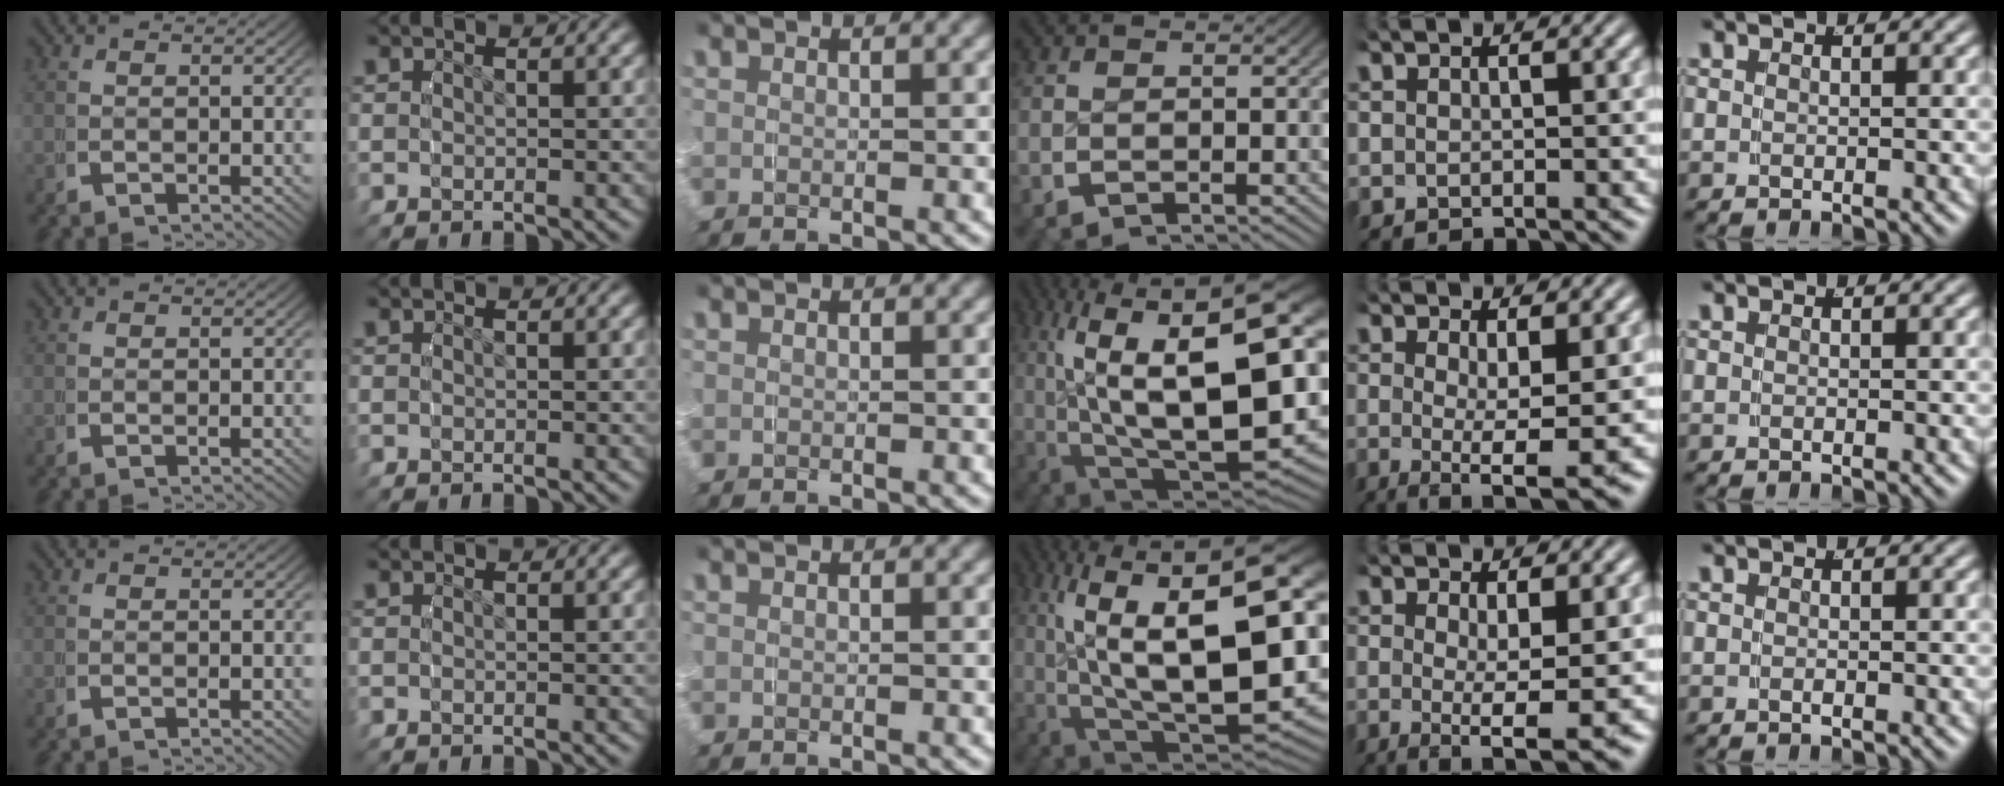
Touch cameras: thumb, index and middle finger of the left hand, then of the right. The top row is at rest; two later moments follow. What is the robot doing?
{"motion": "grasp_and_lifting", "object": "water bottle"}